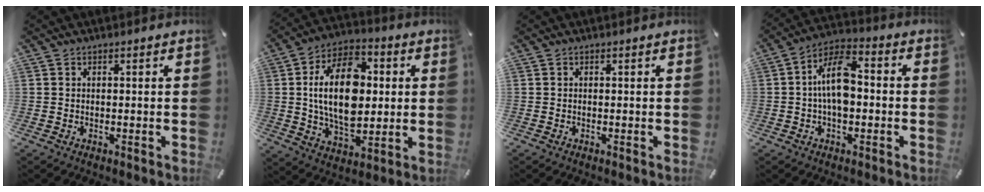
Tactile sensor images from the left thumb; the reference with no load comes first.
{"total": 19.3, "force": [1.8, 12.3, 14.8], "torque": [-0.293, 0.004, 0.026]}
{"total": 0.0}
{"total": 11.2, "force": [-0.9, 6.0, 9.4], "torque": [-0.178, 0.010, -0.014]}